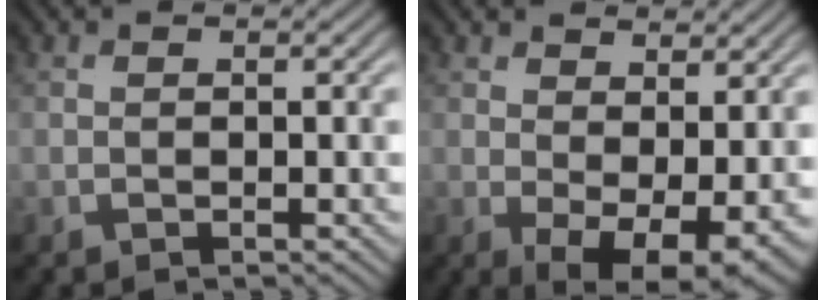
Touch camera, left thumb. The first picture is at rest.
{"total": 7.3, "force": [0.9, 3.8, 6.2], "torque": [-0.099, -0.016, 0.025]}